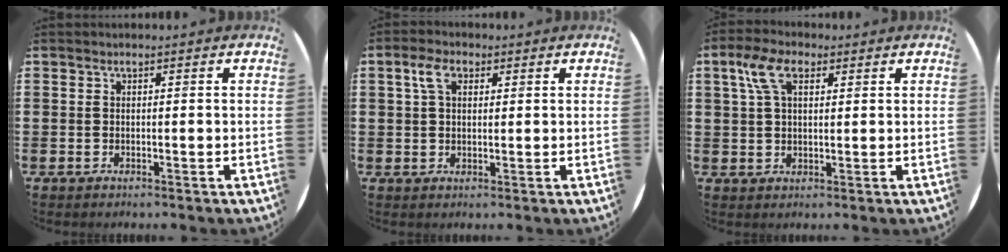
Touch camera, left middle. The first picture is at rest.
{"total": 3.5, "force": [1.8, 1.9, 2.3], "torque": [-0.053, 0.010, 0.033]}
{"total": 5.5, "force": [2.9, 2.8, 3.8], "torque": [-0.084, 0.012, 0.051]}